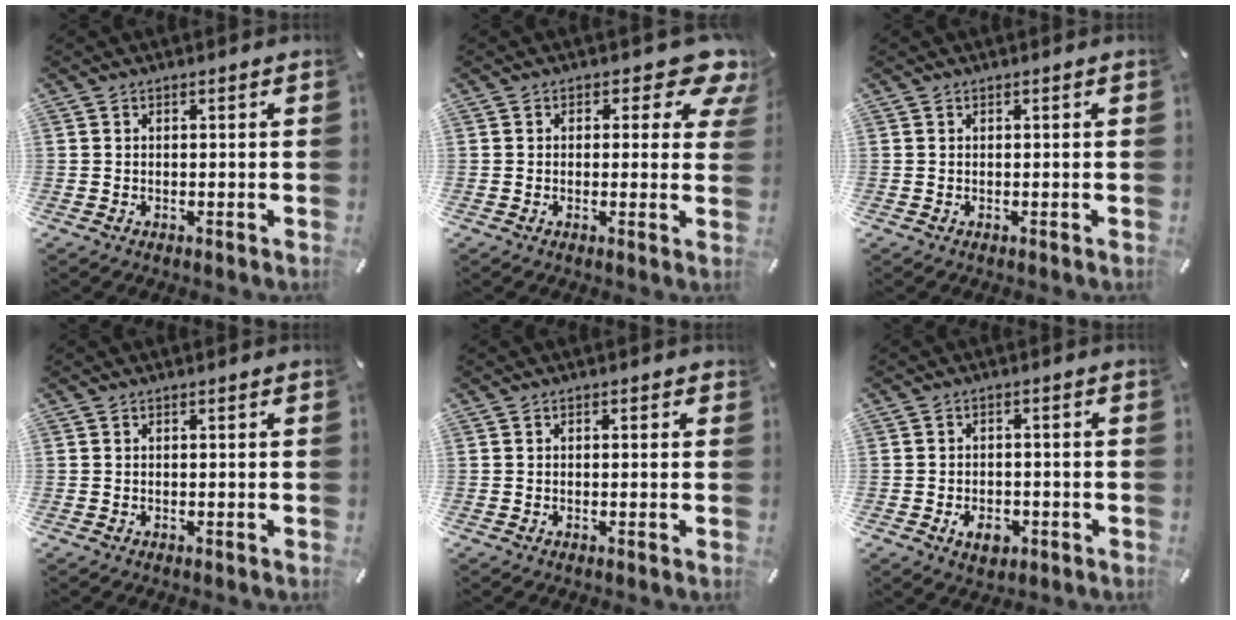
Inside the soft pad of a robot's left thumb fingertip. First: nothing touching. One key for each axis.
{"total": 8.5, "fx": 4.2, "fy": 4.2, "fz": 6.1, "tx": -0.060, "ty": -0.027, "tz": 0.064}
{"total": 0.0}
{"total": 0.0}
{"total": 0.7, "fx": -0.1, "fy": 0.6, "fz": 0.4, "tx": -0.007, "ty": 0.004, "tz": -0.003}
{"total": 4.9, "fx": -2.0, "fy": 3.3, "fz": 2.9, "tx": -0.052, "ty": 0.003, "tz": -0.039}